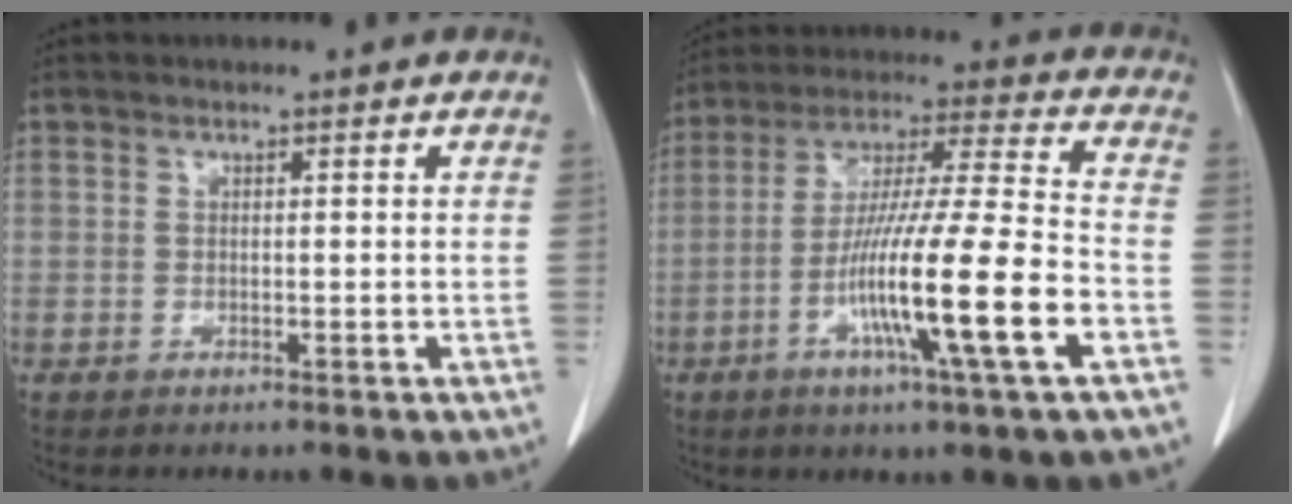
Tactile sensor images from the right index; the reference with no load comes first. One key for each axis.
{"total": 17.3, "fx": -6.0, "fy": -0.5, "fz": 16.2, "tx": -0.300, "ty": -0.015, "tz": -0.108}